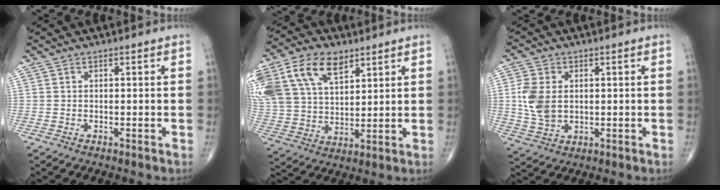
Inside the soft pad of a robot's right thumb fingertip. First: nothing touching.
{"total": 22.3, "force": [10.8, 13.9, 13.7], "torque": [-0.314, 0.017, 0.211]}
{"total": 8.0, "force": [0.8, 5.6, 5.7], "torque": [-0.115, -0.003, 0.022]}